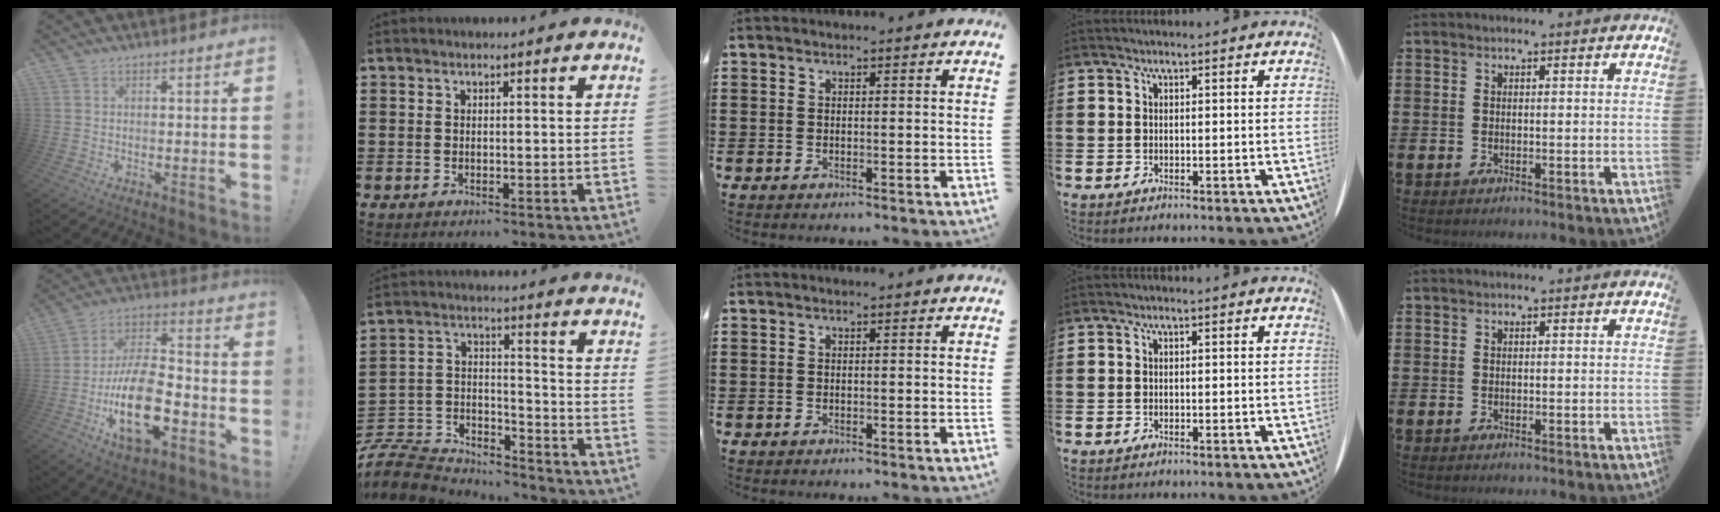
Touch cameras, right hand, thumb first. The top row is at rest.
{"thumb": {"total": 21.6, "force": [-8.0, 10.7, 16.9], "torque": [-0.301, 0.042, -0.130]}, "index": {"total": 8.5, "force": [-8.0, 2.5, 1.6], "torque": [-0.047, 0.013, -0.161]}}